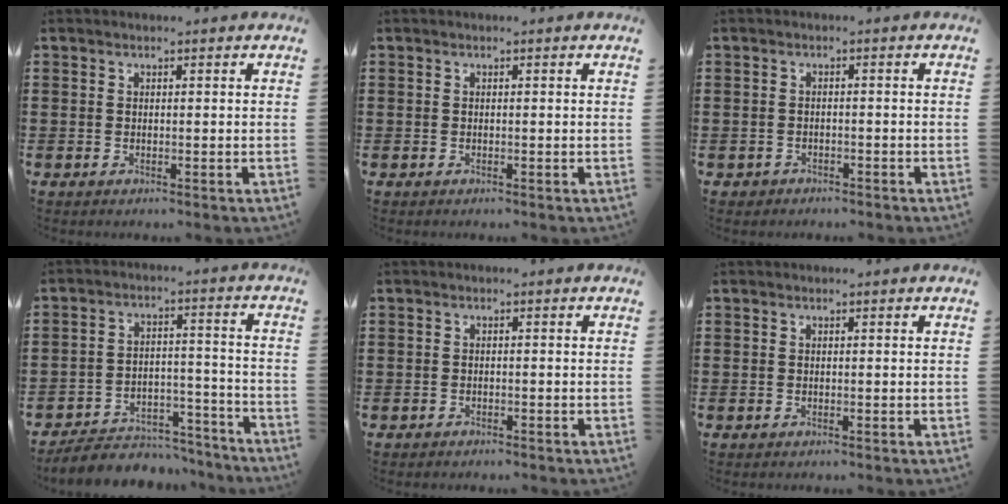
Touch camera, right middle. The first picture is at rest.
{"total": 0.0}
{"total": 1.3, "force": [-1.1, 0.5, 0.0], "torque": [-0.004, 0.001, -0.027]}
{"total": 6.2, "force": [-5.9, 1.6, 0.9], "torque": [-0.019, 0.017, -0.118]}
{"total": 0.8, "force": [-0.8, 0.2, 0.0], "torque": [-0.003, 0.000, -0.017]}
{"total": 0.0}